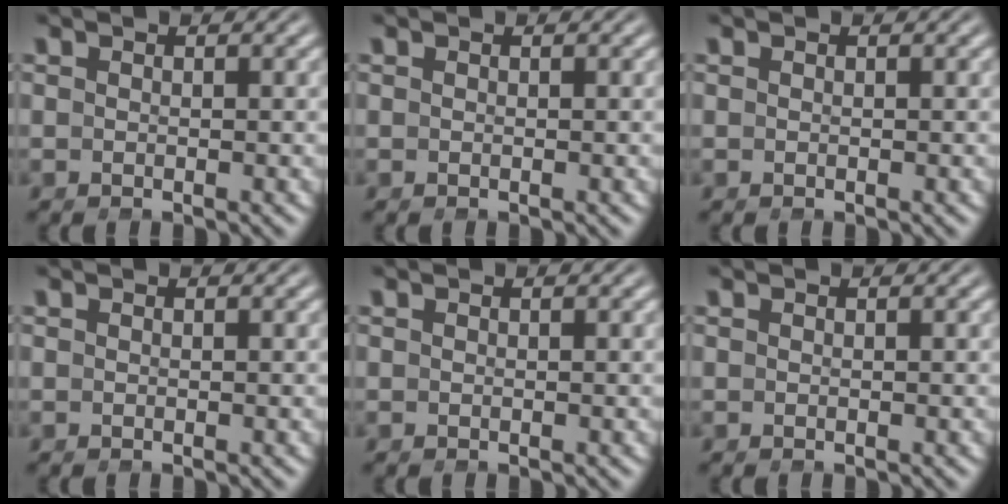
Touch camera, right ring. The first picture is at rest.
{"total": 0.0}
{"total": 0.0}
{"total": 0.0}
{"total": 0.0}
{"total": 0.0}